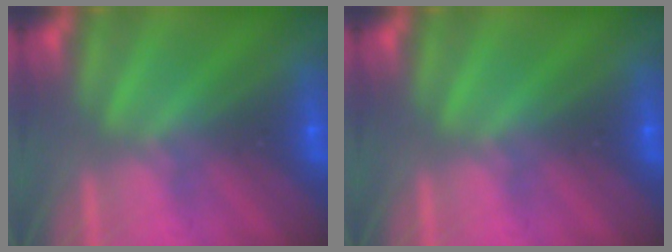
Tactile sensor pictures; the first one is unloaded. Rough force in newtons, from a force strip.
{"total": 0.0}